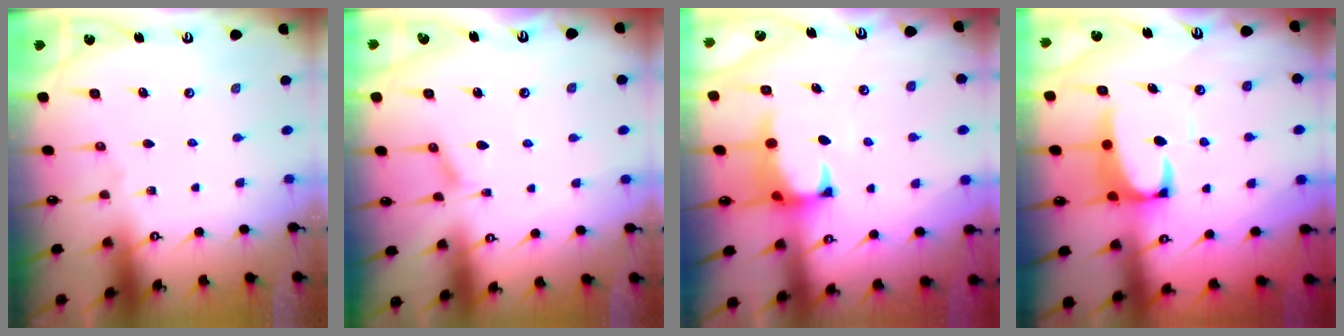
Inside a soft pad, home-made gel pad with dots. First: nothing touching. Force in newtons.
{"total": 1.8, "press": 1.7, "slide": 0.5}
{"total": 1.0, "press": 0.1, "slide": 1.0}
{"total": 3.6, "press": 3.4, "slide": 1.0}